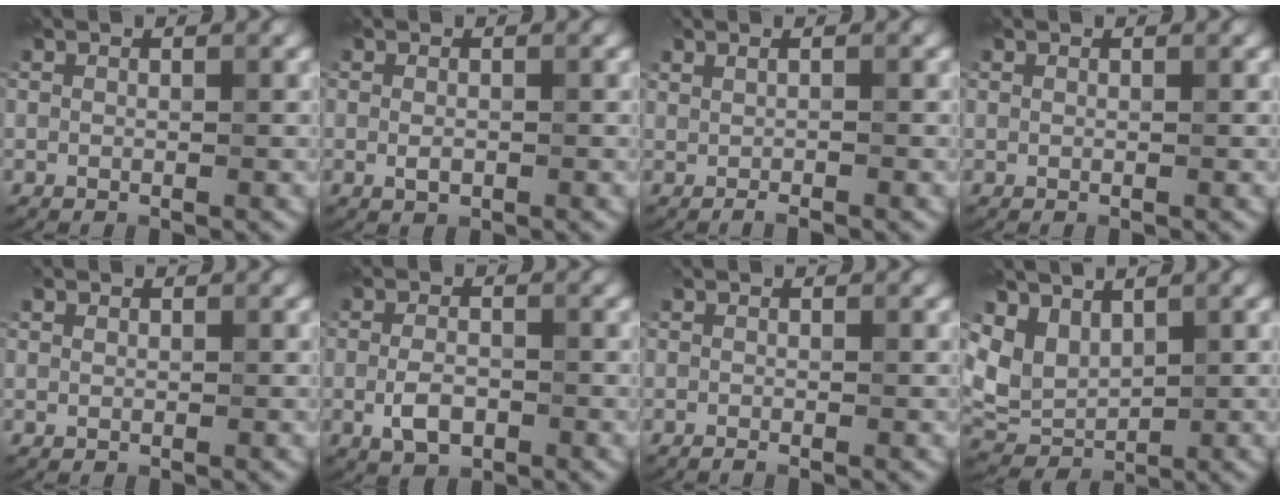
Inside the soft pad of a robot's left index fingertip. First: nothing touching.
{"total": 1.2, "force": [-0.3, 0.7, 0.9], "torque": [-0.017, -0.001, -0.005]}
{"total": 1.5, "force": [-0.1, 0.4, 1.4], "torque": [-0.022, -0.001, -0.003]}
{"total": 0.0}
{"total": 0.8, "force": [0.3, 0.6, 0.4], "torque": [-0.004, 0.001, 0.002]}
{"total": 3.0, "force": [-1.0, 1.7, 2.3], "torque": [-0.043, 0.001, -0.021]}
{"total": 1.0, "force": [-0.5, 0.2, 0.8], "torque": [-0.011, -0.006, -0.011]}
{"total": 3.7, "force": [1.7, 2.7, 1.9], "torque": [-0.039, -0.008, 0.036]}